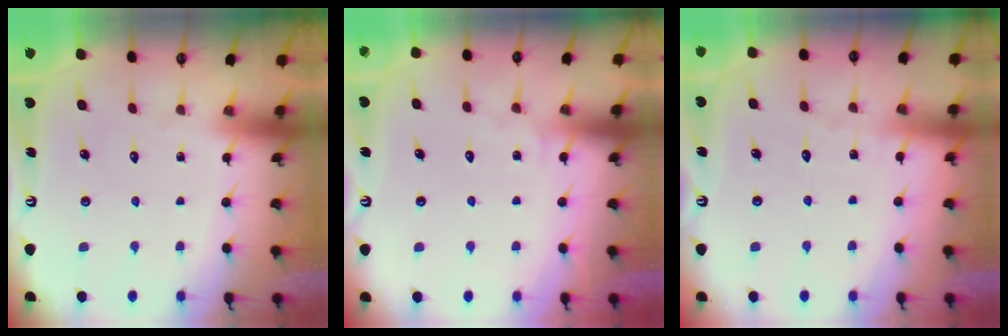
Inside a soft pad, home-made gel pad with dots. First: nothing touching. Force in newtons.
{"total": 2.6, "press": 2.6, "slide": 0.2}
{"total": 2.7, "press": 2.7, "slide": 0.3}